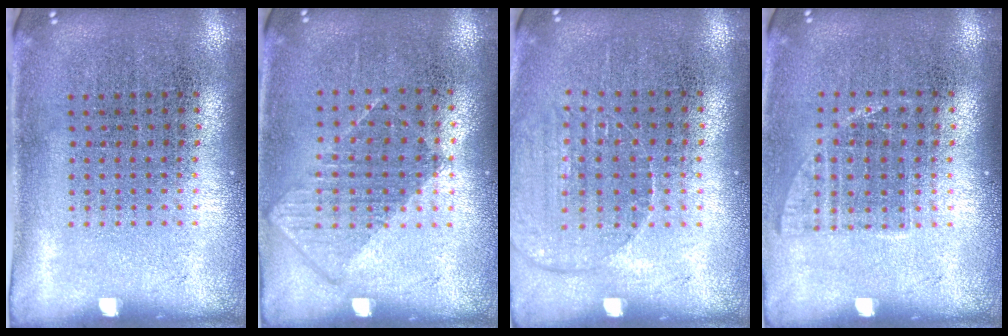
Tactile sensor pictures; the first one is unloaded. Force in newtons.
{"total": 0.8, "press": 0.7, "slide": 0.4}
{"total": 1.2, "press": 1.2, "slide": 0.1}
{"total": 1.0, "press": 0.8, "slide": 0.5}